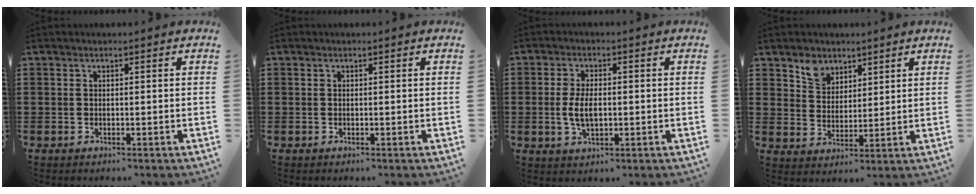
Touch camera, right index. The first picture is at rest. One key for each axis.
{"total": 0.0}
{"total": 4.8, "fx": -0.4, "fy": 2.3, "fz": 4.2, "tx": -0.092, "ty": 0.000, "tz": -0.012}
{"total": 4.6, "fx": 3.4, "fy": 3.0, "fz": 0.7, "tx": -0.021, "ty": 0.005, "tz": 0.065}